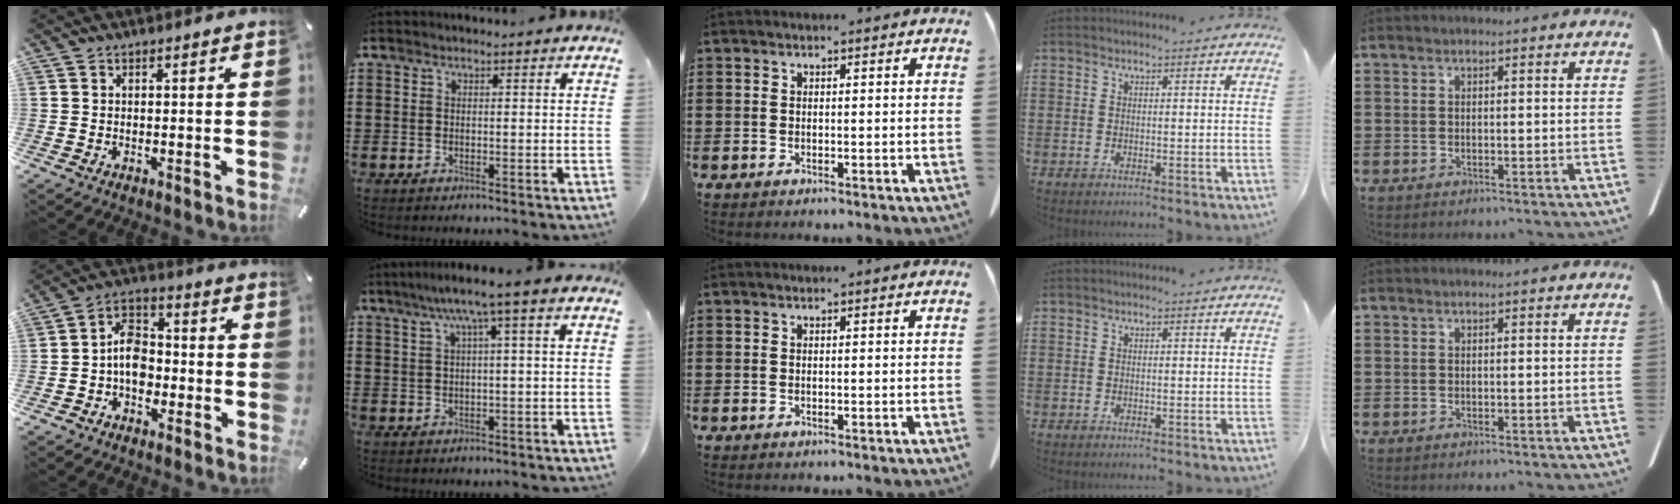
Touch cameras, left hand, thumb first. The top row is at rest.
{"thumb": {"total": 7.8, "force": [-2.1, 5.9, 4.7], "torque": [-0.087, 0.020, -0.038]}, "index": {"total": 4.4, "force": [0.8, -0.3, 4.3], "torque": [-0.083, -0.001, 0.006]}}